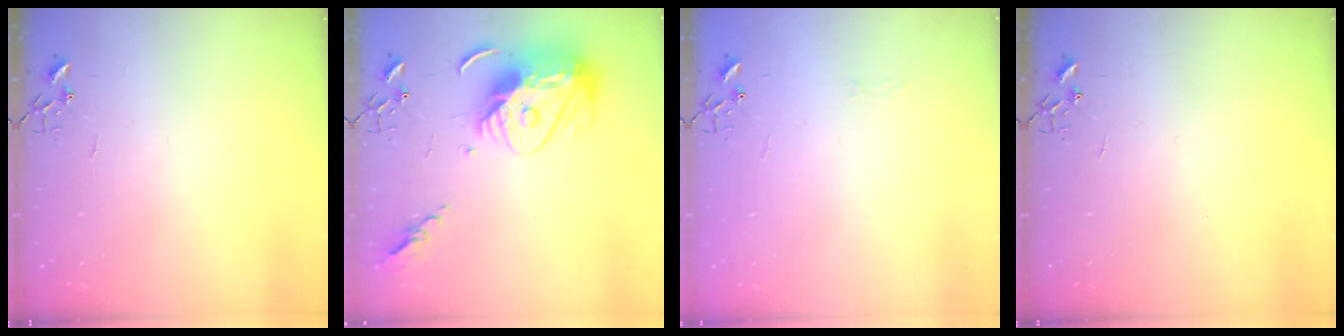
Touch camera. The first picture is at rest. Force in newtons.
{"total": 15.1, "press": 15.0, "slide": 1.4}
{"total": 2.6, "press": 2.6, "slide": 0.5}
{"total": 0.0}